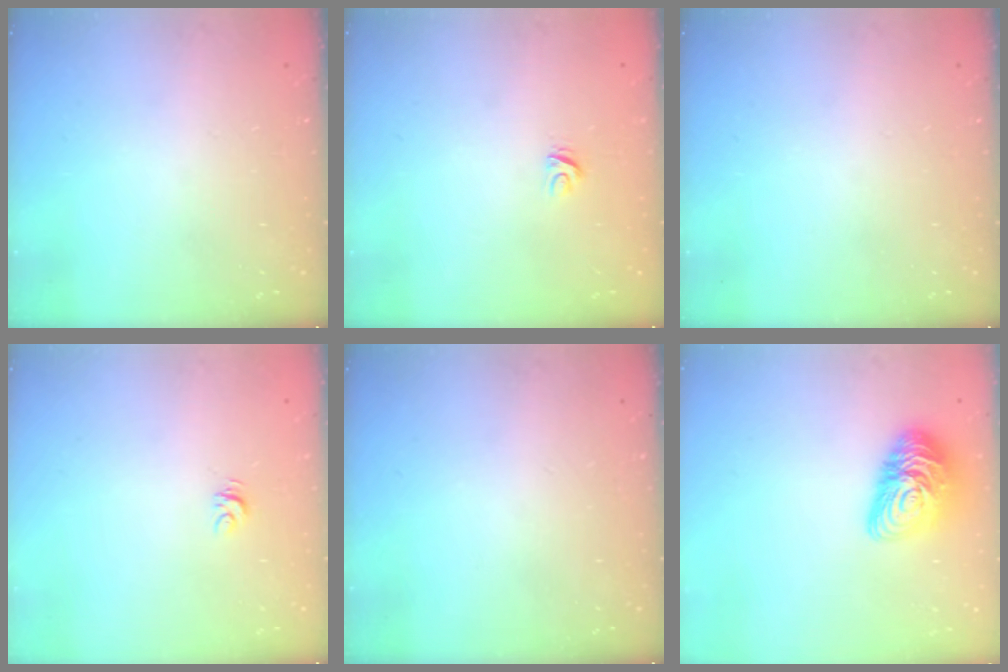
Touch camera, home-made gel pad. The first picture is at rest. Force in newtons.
{"total": 4.3, "press": 4.3, "slide": 0.2}
{"total": 0.0}
{"total": 3.5, "press": 3.5, "slide": 0.3}
{"total": 0.0}
{"total": 13.2, "press": 13.2, "slide": 0.9}